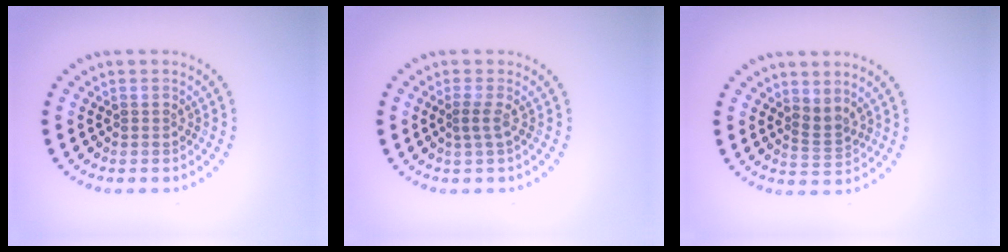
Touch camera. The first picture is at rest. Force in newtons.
{"total": 1.2, "press": 0.9, "slide": 0.8}
{"total": 1.7, "press": 1.3, "slide": 1.2}